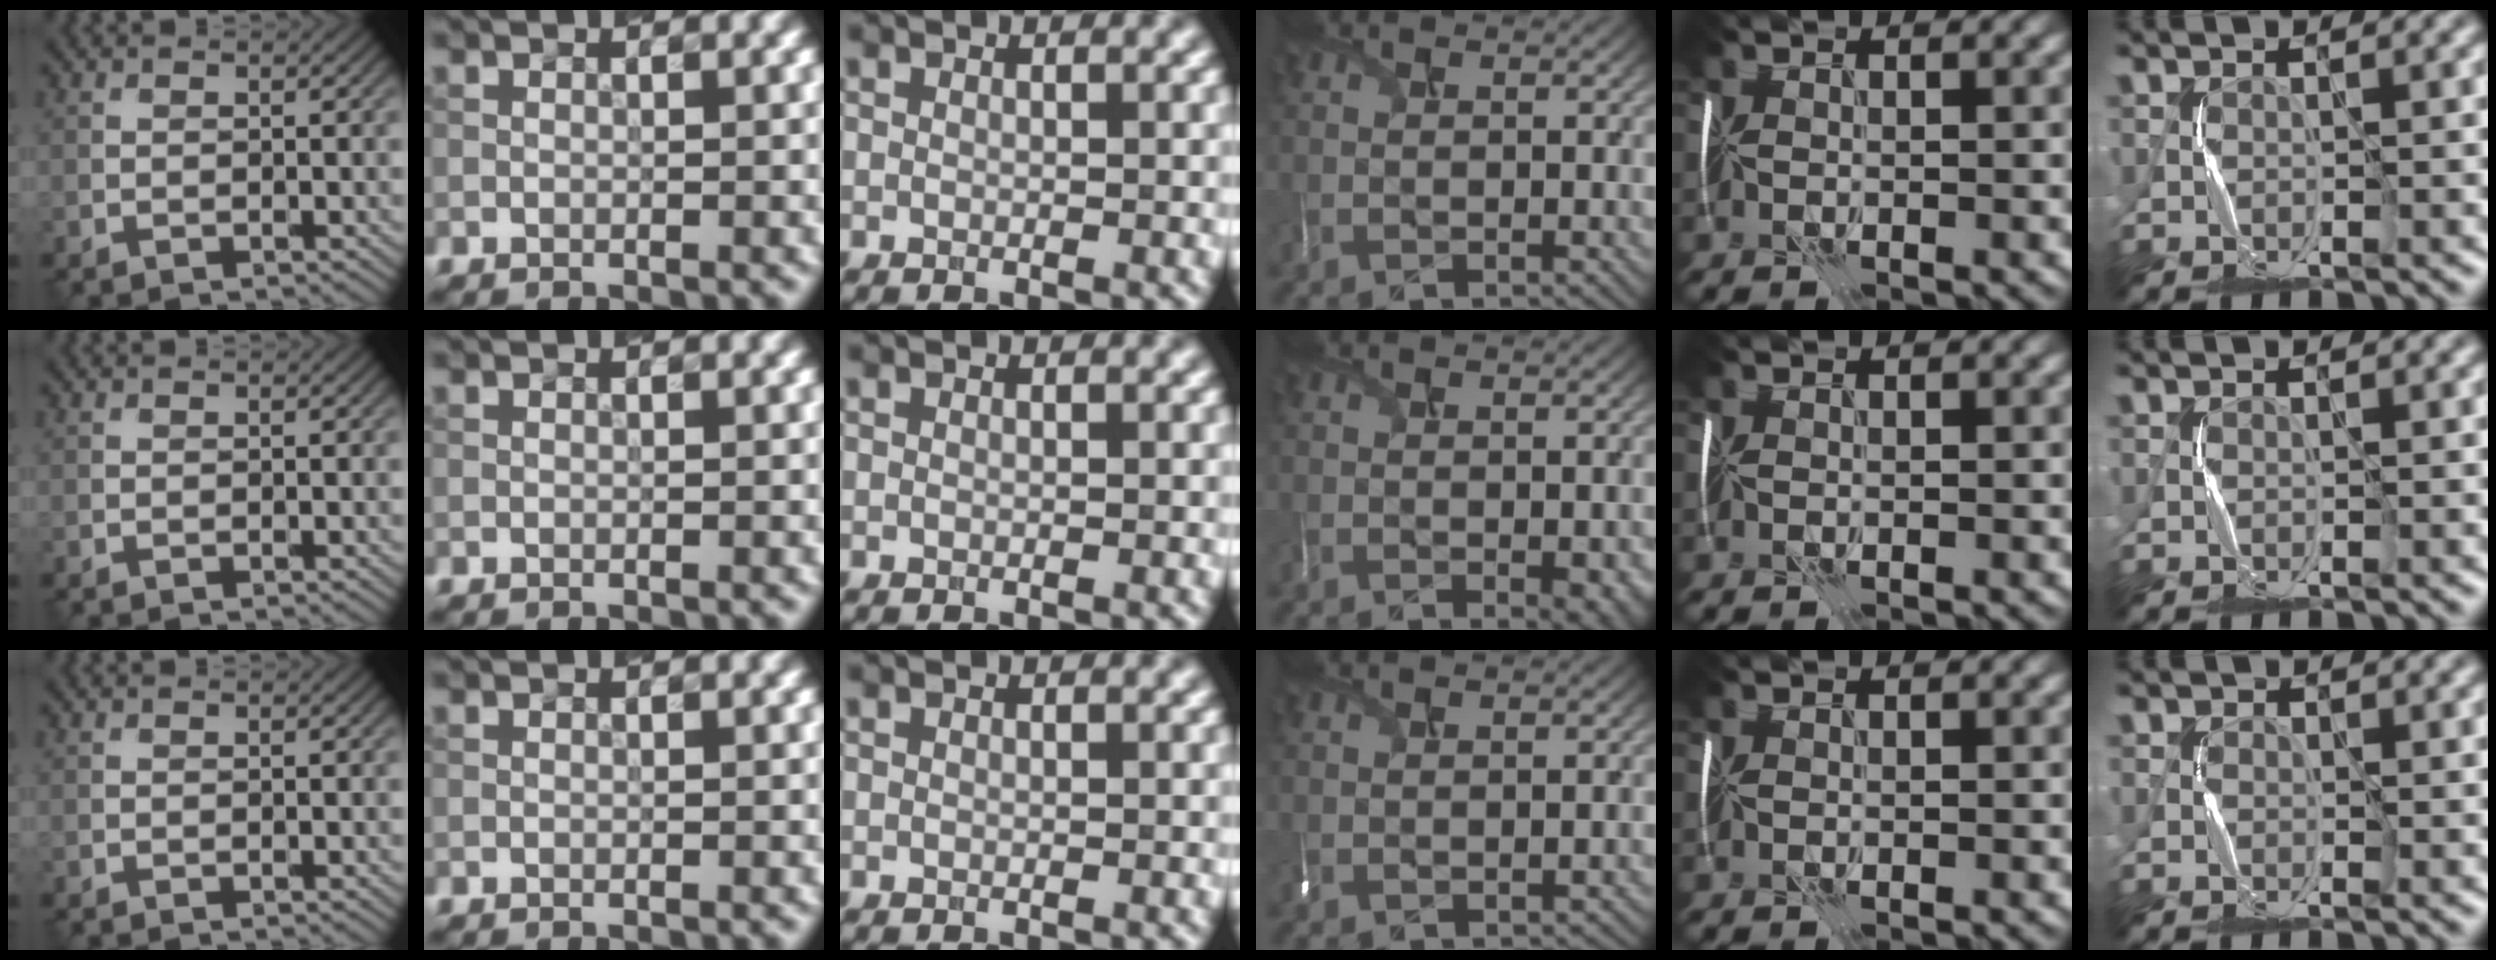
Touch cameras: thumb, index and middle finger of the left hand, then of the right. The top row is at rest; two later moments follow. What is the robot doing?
{"motion": "shake", "object": "plastic piggy bank"}